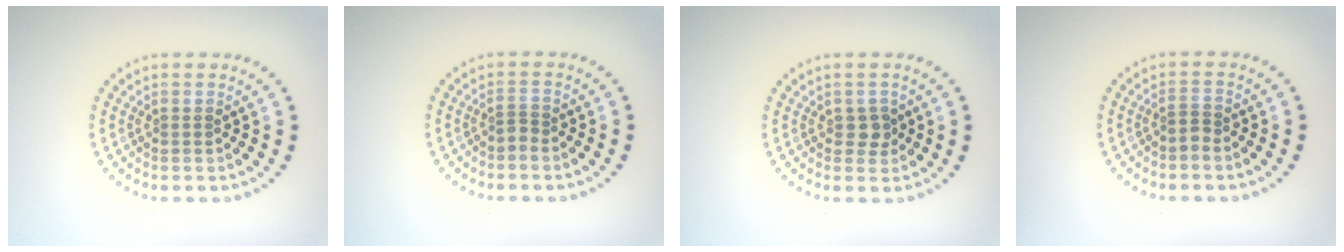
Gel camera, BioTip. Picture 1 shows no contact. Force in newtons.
{"total": 0.7, "press": 0.4, "slide": 0.6}
{"total": 1.3, "press": 1.2, "slide": 0.4}
{"total": 1.0, "press": 0.6, "slide": 0.8}